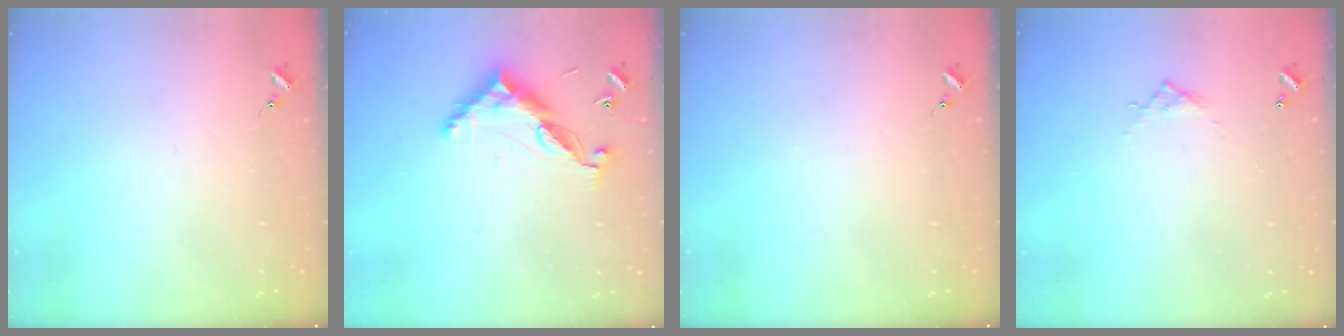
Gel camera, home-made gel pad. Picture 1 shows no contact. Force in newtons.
{"total": 10.4, "press": 10.4, "slide": 0.4}
{"total": 0.0}
{"total": 4.2, "press": 4.2, "slide": 0.2}